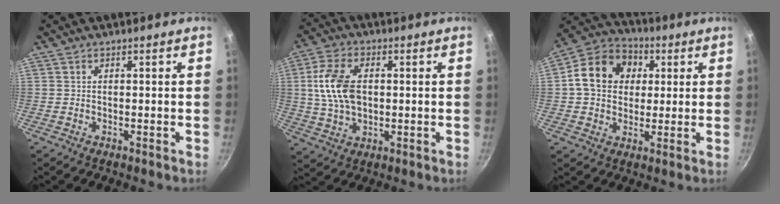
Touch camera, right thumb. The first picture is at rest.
{"total": 11.4, "force": [1.2, 7.3, 8.8], "torque": [-0.160, 0.008, 0.020]}
{"total": 13.9, "force": [2.6, 11.4, 7.6], "torque": [-0.107, 0.019, 0.025]}